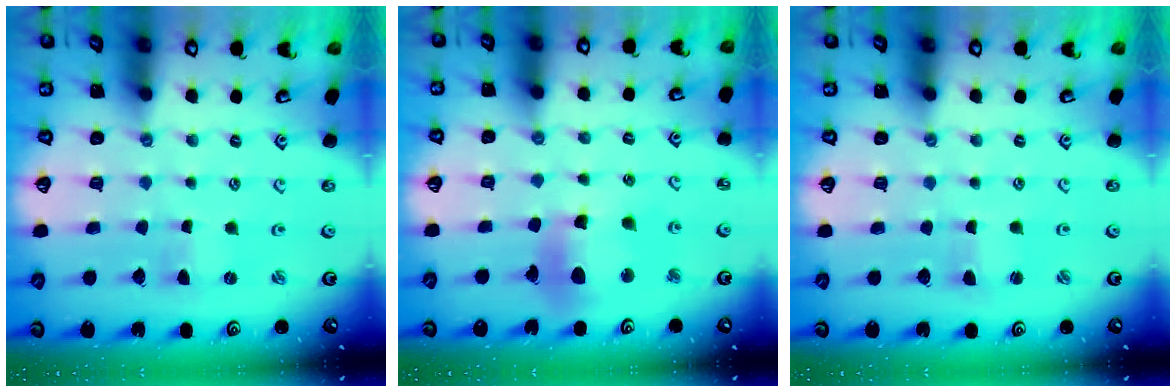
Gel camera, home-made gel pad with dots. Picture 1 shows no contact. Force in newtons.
{"total": 12.4, "press": 12.3, "slide": 1.6}
{"total": 1.1, "press": 1.1, "slide": 0.3}